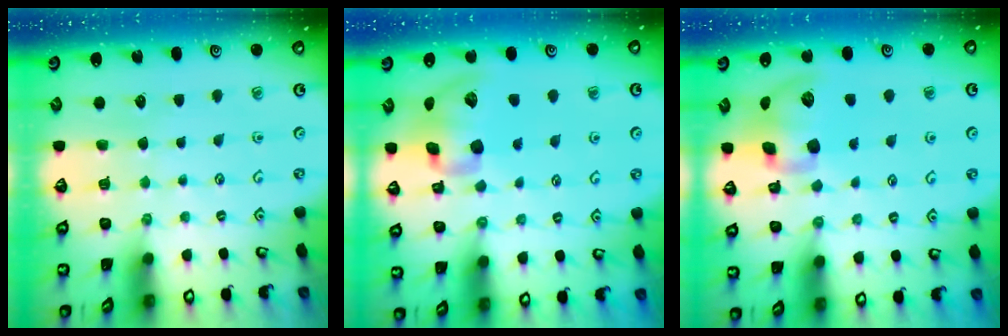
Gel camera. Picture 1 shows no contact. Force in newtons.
{"total": 13.5, "press": 13.4, "slide": 2.1}
{"total": 13.1, "press": 12.9, "slide": 2.0}